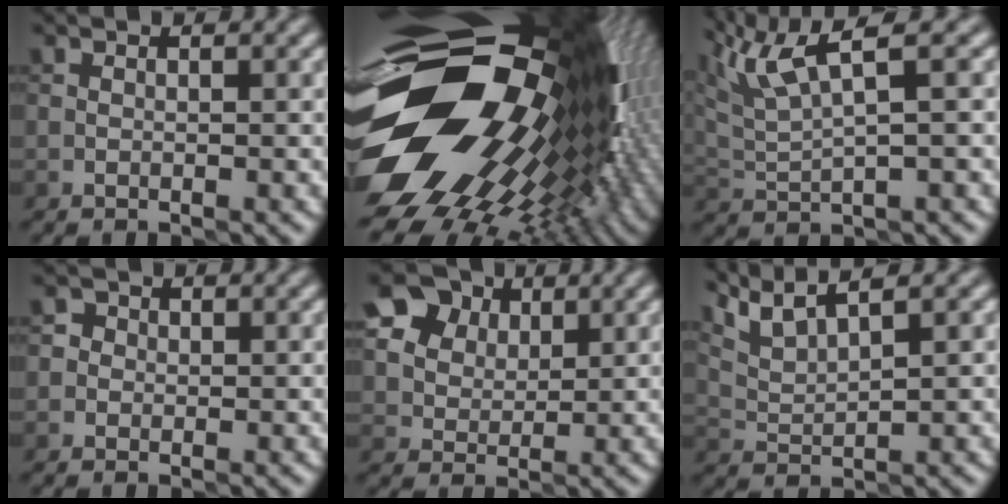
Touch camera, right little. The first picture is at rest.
{"total": 21.5, "force": [-1.5, 13.7, 16.5], "torque": [-0.295, -0.027, -0.026]}
{"total": 5.5, "force": [3.2, 0.9, 4.4], "torque": [-0.091, 0.019, 0.064]}
{"total": 2.3, "force": [0.8, 2.0, 0.8], "torque": [0.006, 0.009, -0.005]}
{"total": 8.5, "force": [4.5, 6.1, 3.9], "torque": [-0.096, 0.024, 0.075]}
{"total": 4.7, "force": [3.9, 0.6, 2.6], "torque": [-0.061, 0.015, 0.080]}